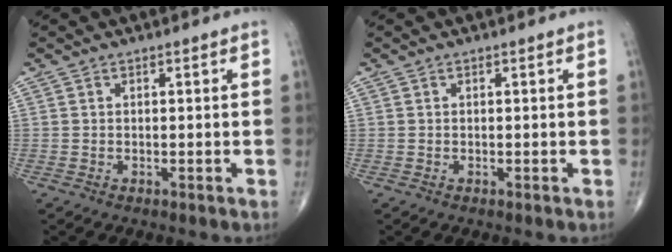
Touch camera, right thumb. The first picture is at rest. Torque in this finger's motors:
{"motor_torque": [0.00, 0.00, 0.00, 0.00, 0.01]}